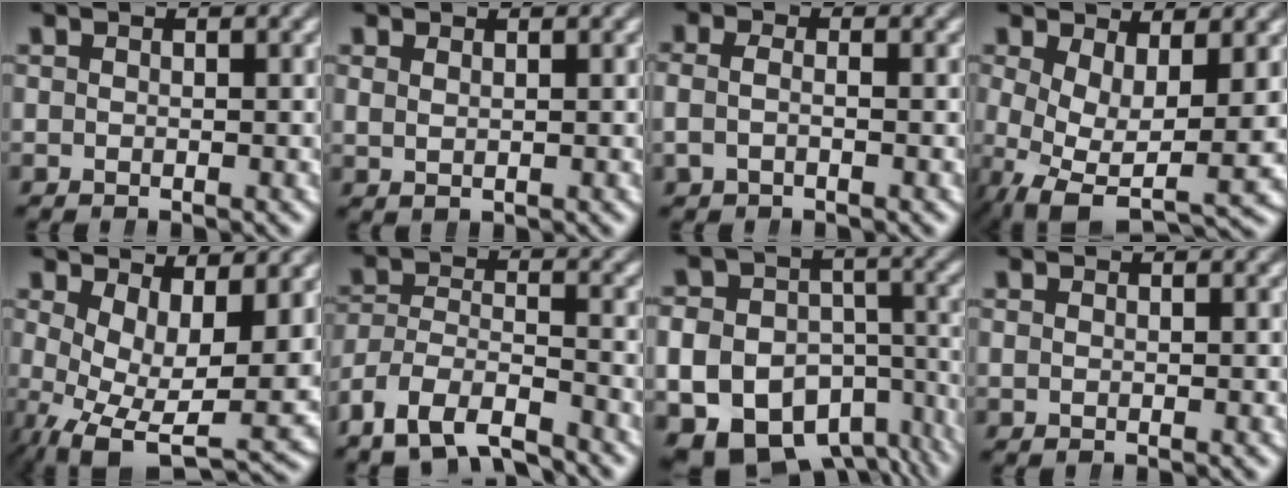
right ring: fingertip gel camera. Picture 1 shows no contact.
{"total": 1.1, "force": [0.9, -0.1, 0.6], "torque": [-0.001, 0.000, 0.024]}
{"total": 2.0, "force": [-0.1, 1.4, 1.5], "torque": [-0.036, 0.001, -0.002]}
{"total": 7.3, "force": [-1.6, 4.6, 5.4], "torque": [-0.123, -0.057, 0.000]}
{"total": 8.8, "force": [-1.7, 4.8, 7.2], "torque": [-0.131, -0.054, -0.001]}
{"total": 7.8, "force": [-4.6, 5.5, 3.2], "torque": [-0.085, -0.036, -0.075]}
{"total": 16.4, "force": [-7.0, 13.0, 7.1], "torque": [-0.133, -0.064, -0.106]}
{"total": 0.0}